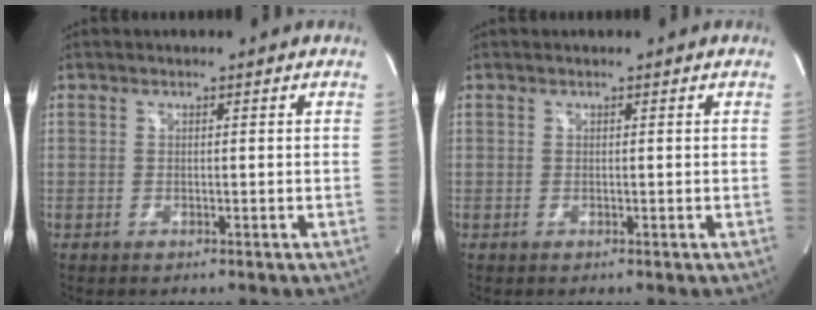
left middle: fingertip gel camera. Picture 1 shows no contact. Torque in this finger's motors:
{"motor_torque": [-0.03, 0.00, -0.01, 0.00]}